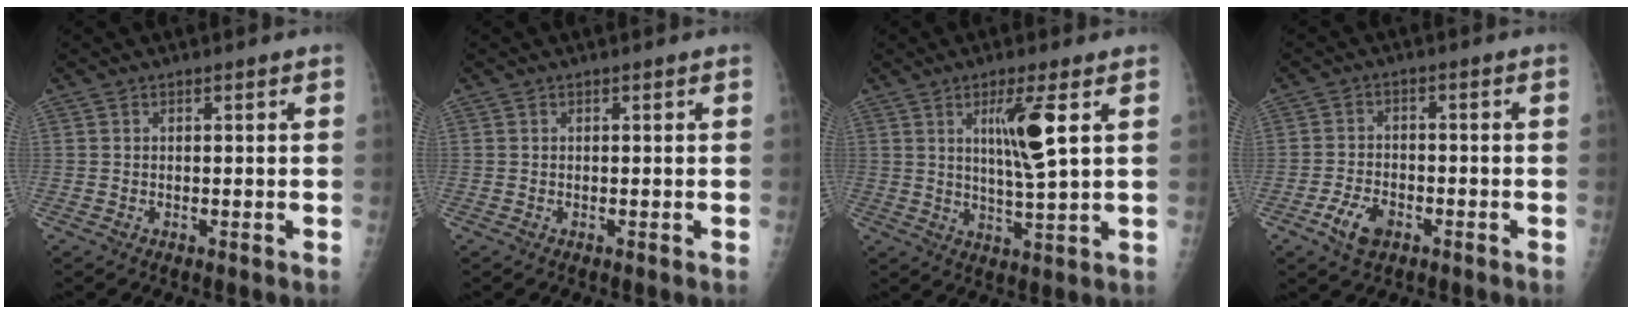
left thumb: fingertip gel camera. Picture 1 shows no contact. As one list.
[{"total": 0.0}, {"total": 8.9, "force": [3.0, 0.8, 8.4], "torque": [-0.152, -0.025, 0.057]}, {"total": 5.7, "force": [-3.2, 3.4, 3.3], "torque": [-0.057, 0.016, -0.056]}]